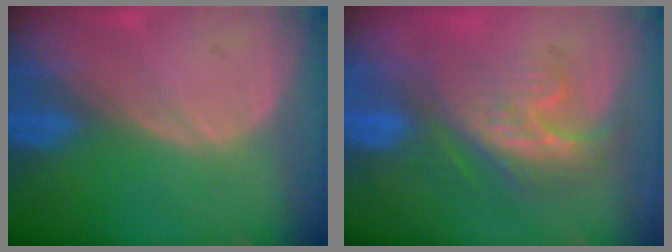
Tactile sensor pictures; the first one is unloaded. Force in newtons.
{"total": 8.7, "press": 7.5, "slide": 4.5}